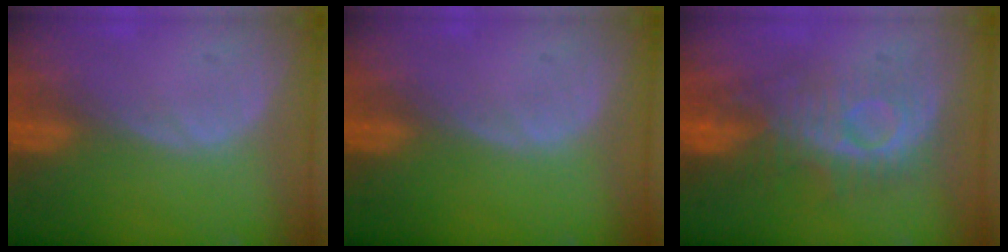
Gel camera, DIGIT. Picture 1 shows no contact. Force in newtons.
{"total": 0.0}
{"total": 8.7, "press": 8.5, "slide": 2.0}